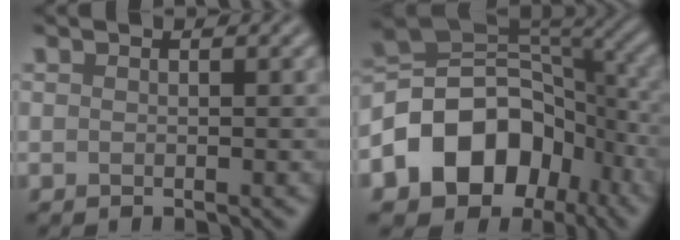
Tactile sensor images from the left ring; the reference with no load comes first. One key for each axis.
{"total": 10.9, "fx": -4.5, "fy": 8.2, "fz": 5.6, "tx": -0.089, "ty": 0.008, "tz": -0.088}